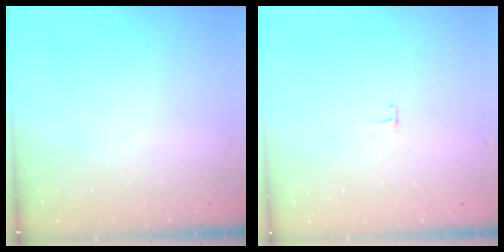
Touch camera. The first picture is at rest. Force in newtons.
{"total": 3.3, "press": 3.3, "slide": 0.2}